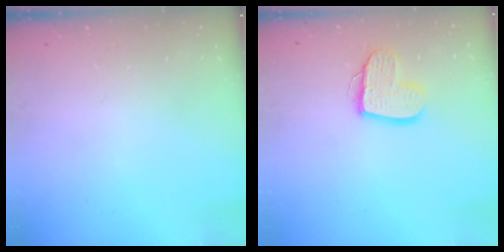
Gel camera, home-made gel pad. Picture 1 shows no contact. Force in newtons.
{"total": 11.8, "press": 11.7, "slide": 1.2}